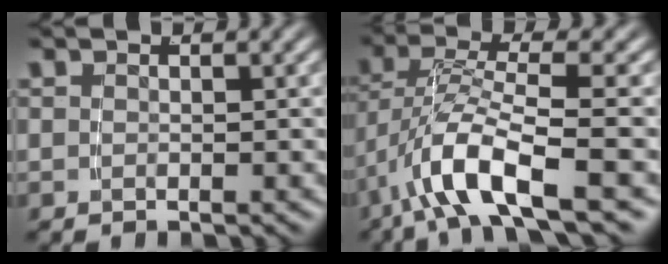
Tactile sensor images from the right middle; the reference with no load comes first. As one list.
[{"total": 5.5, "force": [-1.8, 1.6, 5.0], "torque": [-0.116, -0.019, -0.016]}]